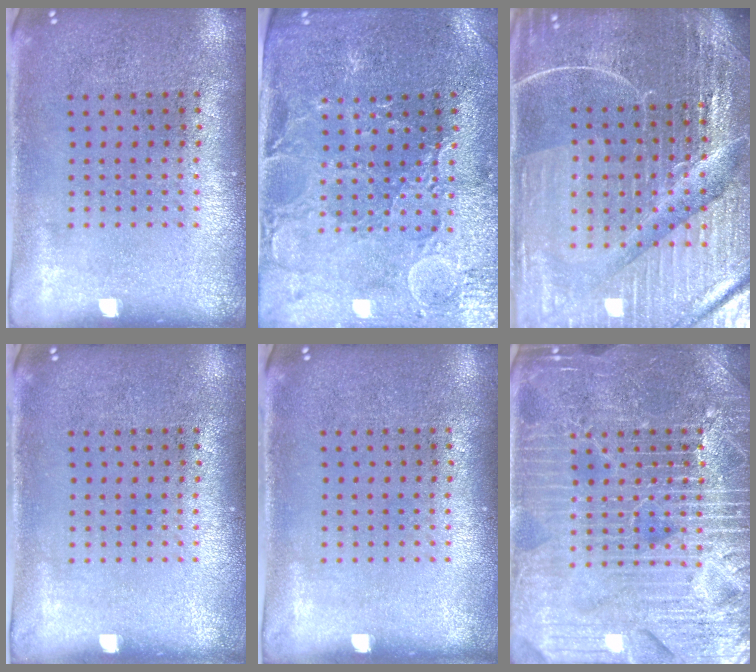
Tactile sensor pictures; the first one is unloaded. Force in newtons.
{"total": 1.6, "press": 1.5, "slide": 0.5}
{"total": 5.8, "press": 5.3, "slide": 2.4}
{"total": 0.0}
{"total": 0.0}
{"total": 7.0, "press": 7.0, "slide": 0.8}